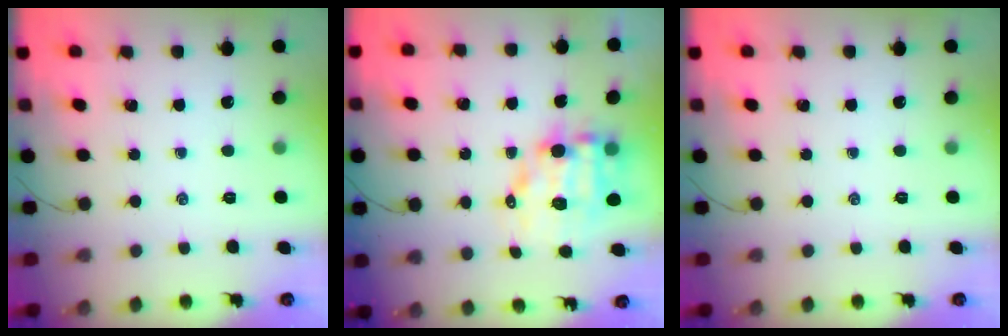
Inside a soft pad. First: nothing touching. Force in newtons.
{"total": 9.5, "press": 9.2, "slide": 2.6}
{"total": 0.0}